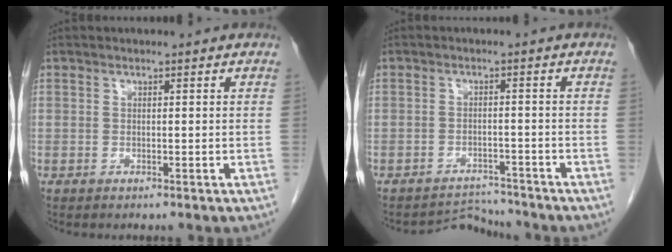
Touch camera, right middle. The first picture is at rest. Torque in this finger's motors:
{"motor_torque": [-0.65, -0.47, -0.15, -0.06]}